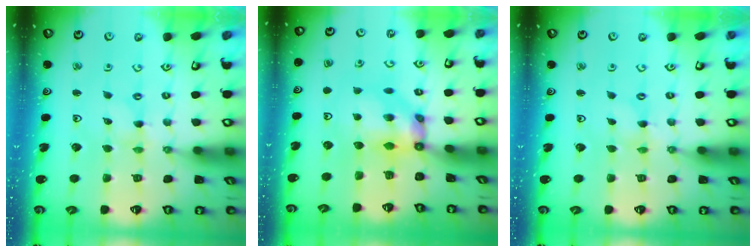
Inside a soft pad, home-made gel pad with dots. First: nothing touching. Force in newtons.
{"total": 7.0, "press": 7.0, "slide": 0.7}
{"total": 0.0}